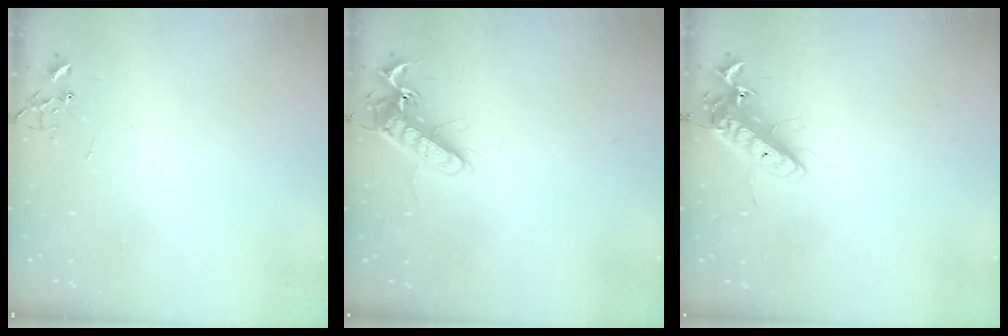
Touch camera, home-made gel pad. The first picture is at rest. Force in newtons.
{"total": 13.3, "press": 13.2, "slide": 1.1}
{"total": 14.1, "press": 13.9, "slide": 2.6}